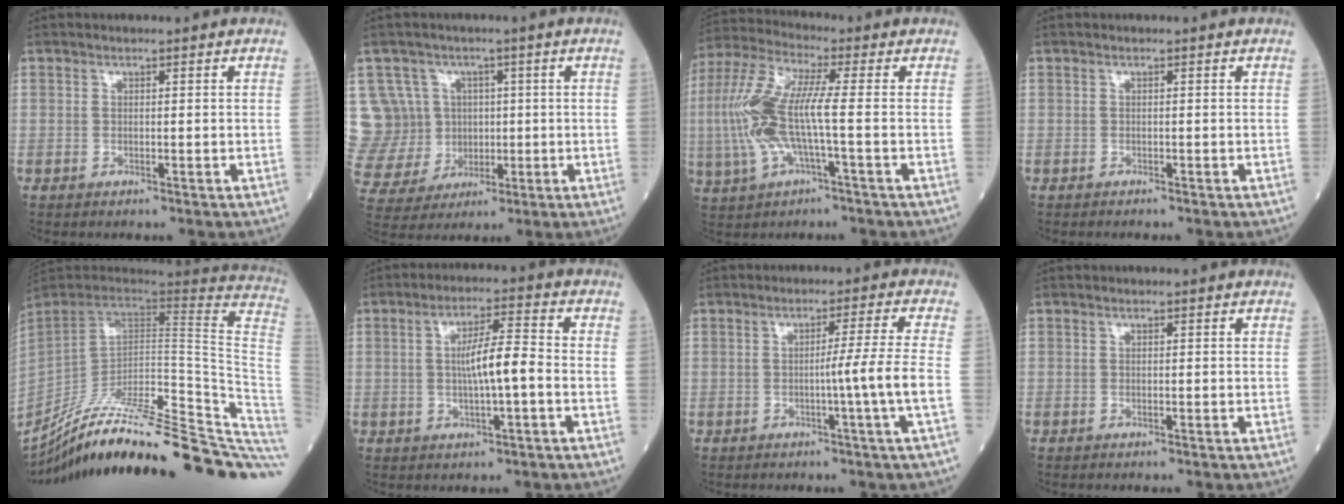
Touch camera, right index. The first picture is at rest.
{"total": 12.5, "force": [2.3, 12.1, 2.3], "torque": [-0.086, 0.053, 0.064]}
{"total": 11.8, "force": [-1.1, 1.6, 11.6], "torque": [-0.270, 0.013, -0.027]}
{"total": 0.6, "force": [-0.6, 0.1, 0.2], "torque": [-0.003, 0.000, -0.011]}
{"total": 39.6, "force": [-33.3, 2.1, 21.3], "torque": [-0.195, -0.053, -0.458]}
{"total": 6.9, "force": [-0.5, 0.5, 6.8], "torque": [-0.120, 0.007, -0.011]}
{"total": 5.6, "force": [-1.4, -2.3, 4.9], "torque": [-0.073, -0.004, -0.022]}
{"total": 0.0}